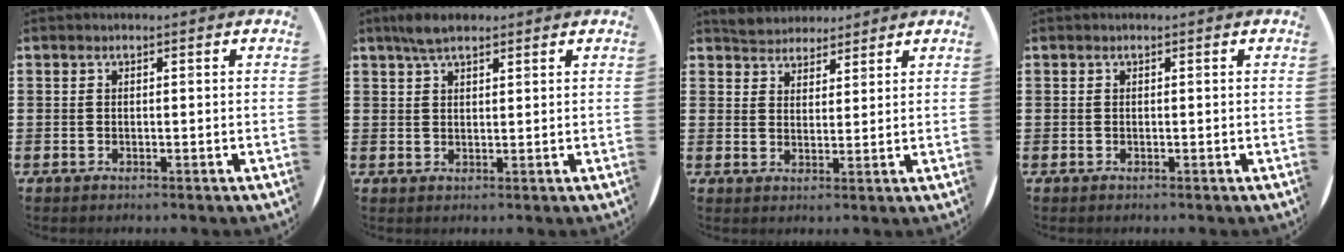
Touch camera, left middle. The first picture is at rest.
{"total": 3.8, "force": [2.8, 1.2, 2.2], "torque": [-0.040, 0.004, 0.049]}
{"total": 3.8, "force": [3.7, 1.1, -0.1], "torque": [-0.008, -0.005, 0.070]}
{"total": 0.0}